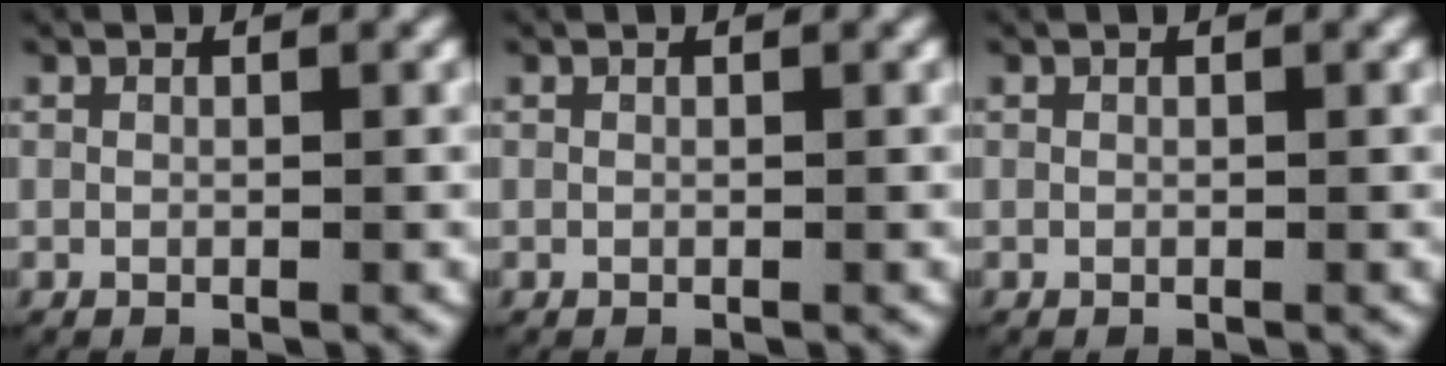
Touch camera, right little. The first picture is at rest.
{"total": 0.0}
{"total": 0.0}